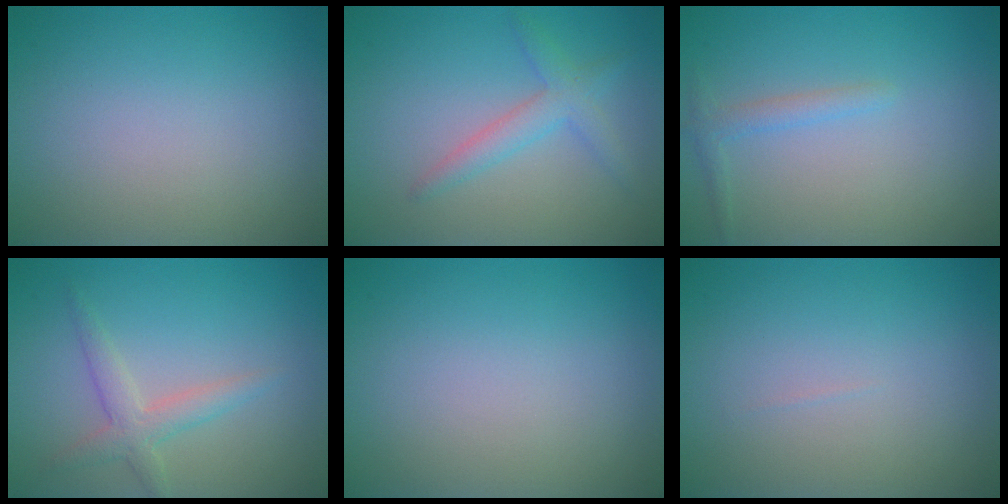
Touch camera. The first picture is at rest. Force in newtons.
{"total": 2.5, "press": 2.5, "slide": 0.1}
{"total": 1.3, "press": 1.3, "slide": 0.1}
{"total": 2.4, "press": 2.4, "slide": 0.1}
{"total": 0.0}
{"total": 0.0}